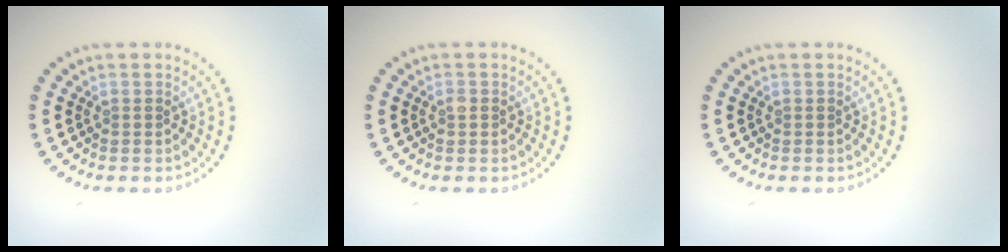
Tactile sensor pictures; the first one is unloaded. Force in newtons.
{"total": 0.8, "press": 0.8, "slide": 0.1}
{"total": 0.0}